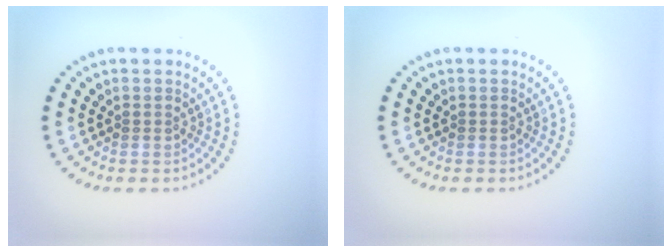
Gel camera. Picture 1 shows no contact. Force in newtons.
{"total": 0.0}